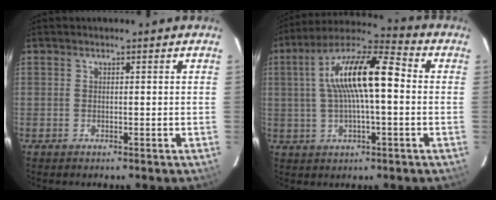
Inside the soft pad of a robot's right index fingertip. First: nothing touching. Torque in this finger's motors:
{"motor_torque": [1.27, -0.19, 1.06, 0.21]}